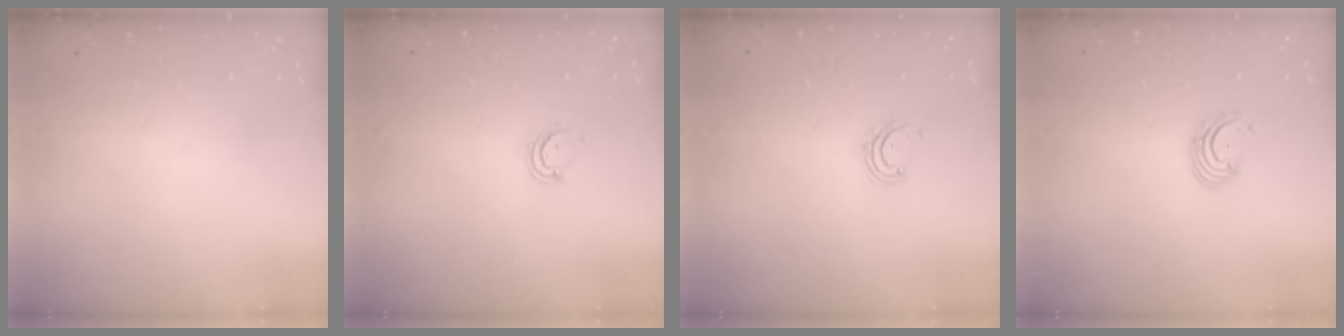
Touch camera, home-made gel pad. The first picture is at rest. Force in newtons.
{"total": 3.4, "press": 3.4, "slide": 0.6}
{"total": 2.6, "press": 2.6, "slide": 0.3}
{"total": 2.9, "press": 2.9, "slide": 0.3}